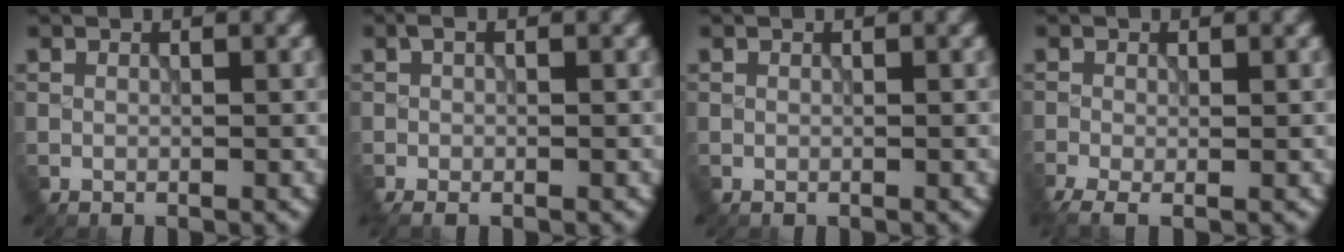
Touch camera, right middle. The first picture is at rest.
{"total": 2.2, "force": [-0.1, 0.7, 2.1], "torque": [-0.038, -0.001, -0.002]}
{"total": 0.0}
{"total": 2.6, "force": [-1.3, 0.9, 2.1], "torque": [-0.046, -0.012, -0.023]}